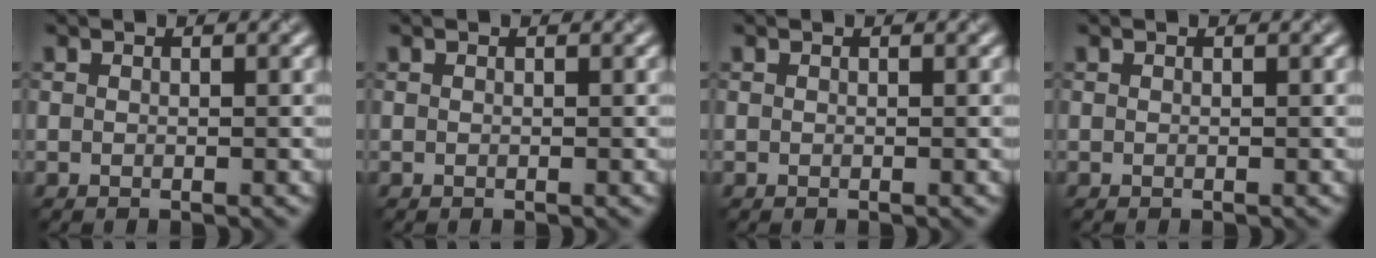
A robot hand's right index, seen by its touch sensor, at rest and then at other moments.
{"total": 0.0}
{"total": 0.0}
{"total": 0.0}